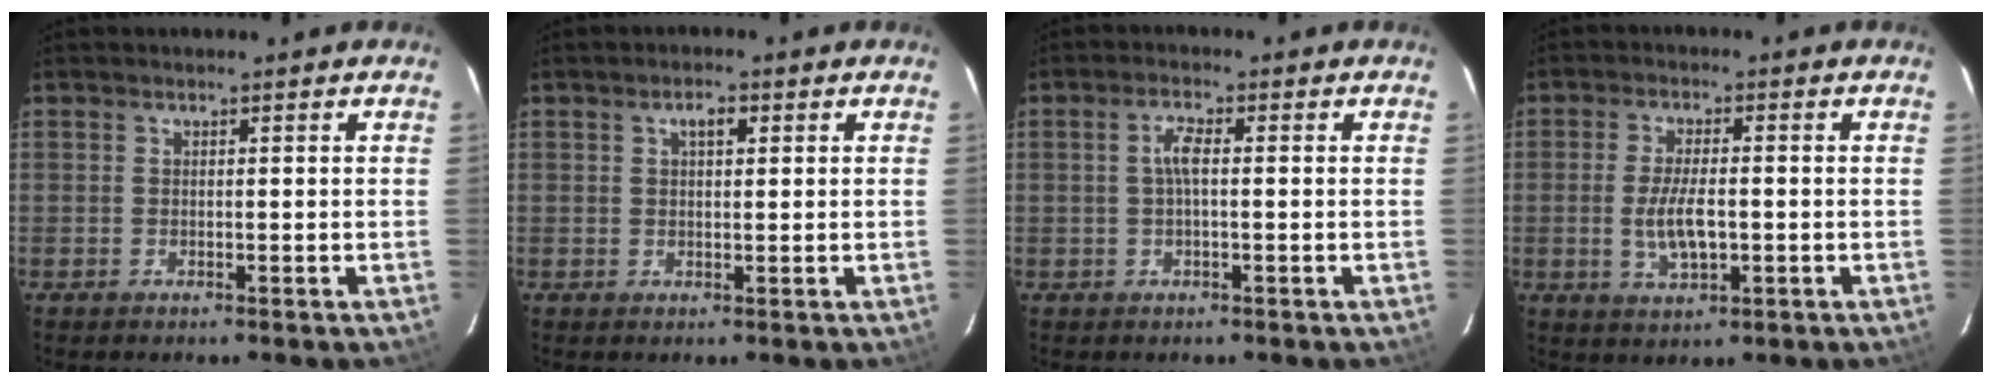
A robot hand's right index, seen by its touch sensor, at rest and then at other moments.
{"total": 2.4, "force": [0.9, 1.2, 1.9], "torque": [-0.031, 0.009, 0.015]}
{"total": 2.8, "force": [0.0, 0.8, 2.7], "torque": [-0.056, 0.007, 0.001]}
{"total": 6.5, "force": [-1.1, 2.6, 5.9], "torque": [-0.117, -0.007, -0.016]}